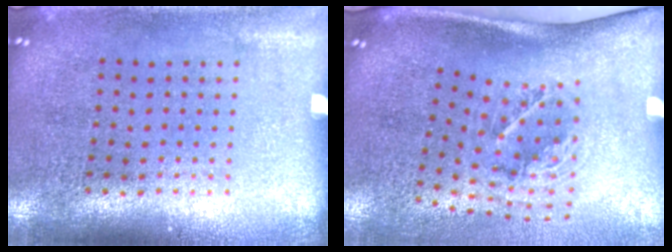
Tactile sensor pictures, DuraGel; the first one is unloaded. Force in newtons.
{"total": 2.1, "press": 1.3, "slide": 1.7}